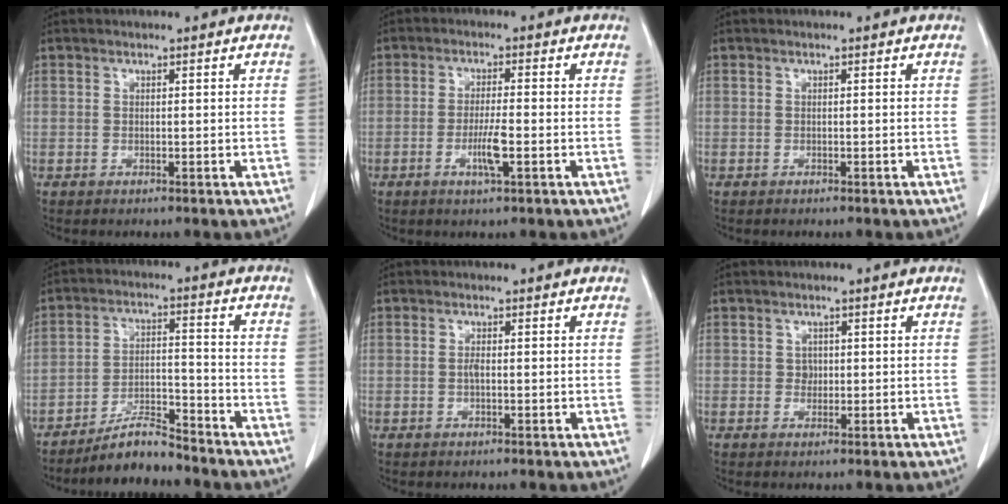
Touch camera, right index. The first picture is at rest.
{"total": 4.3, "force": [-1.5, 0.2, 4.1], "torque": [-0.078, -0.006, -0.027]}
{"total": 0.0}
{"total": 7.3, "force": [-6.7, 1.2, 2.7], "torque": [-0.048, 0.002, -0.119]}
{"total": 0.9, "force": [-0.1, 0.2, 0.9], "torque": [-0.021, 0.000, -0.003]}
{"total": 1.3, "force": [0.1, 1.1, 0.6], "torque": [-0.008, 0.002, 0.002]}